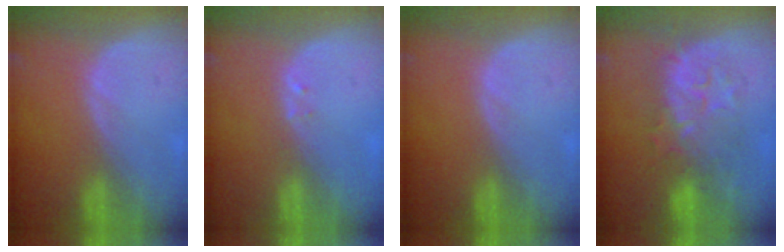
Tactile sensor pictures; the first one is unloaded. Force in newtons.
{"total": 0.6, "press": 0.6, "slide": 0.2}
{"total": 0.0}
{"total": 8.3, "press": 8.3, "slide": 0.1}